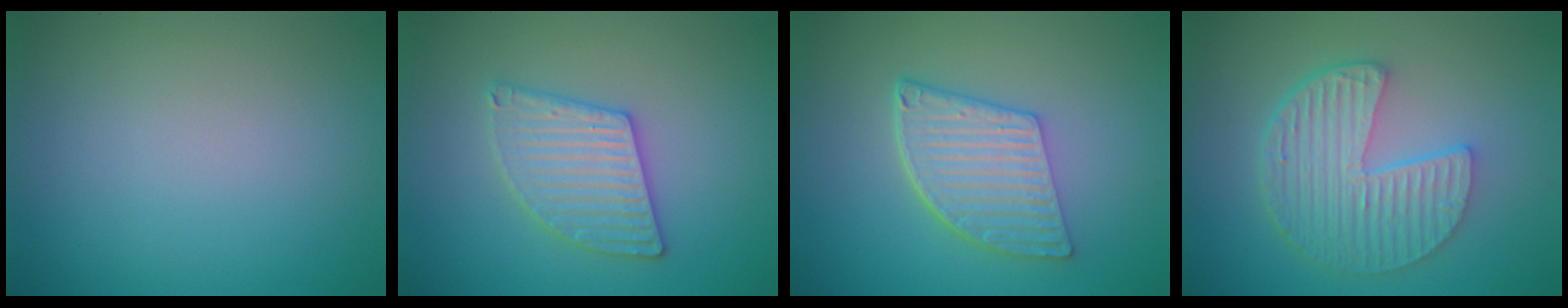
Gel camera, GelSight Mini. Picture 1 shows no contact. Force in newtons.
{"total": 3.6, "press": 3.6, "slide": 0.3}
{"total": 5.7, "press": 4.2, "slide": 3.8}
{"total": 6.2, "press": 4.5, "slide": 4.2}